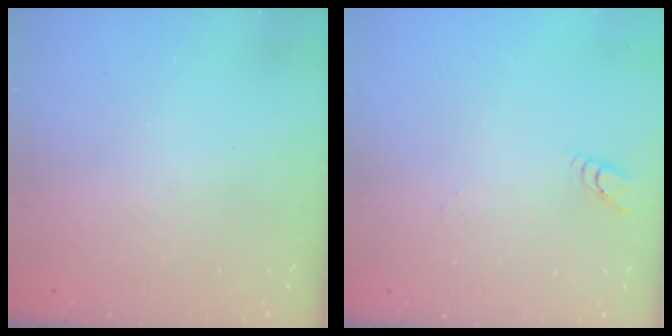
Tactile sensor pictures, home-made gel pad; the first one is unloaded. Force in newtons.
{"total": 2.8, "press": 2.8, "slide": 0.3}